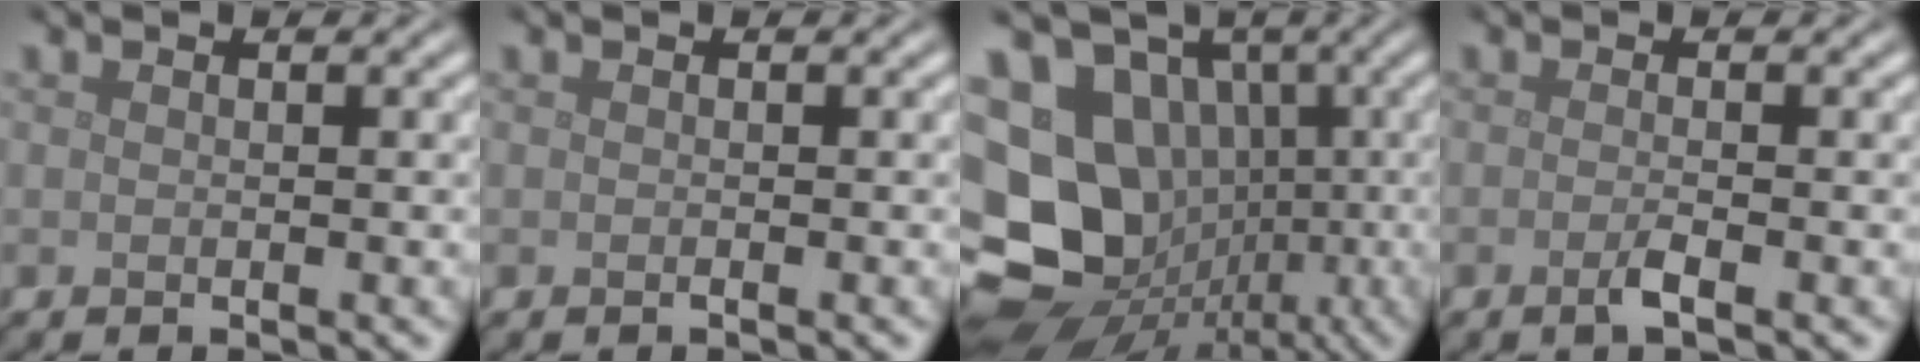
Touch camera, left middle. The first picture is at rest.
{"total": 0.0}
{"total": 19.2, "force": [-0.4, 16.5, 9.9], "torque": [-0.203, 0.017, -0.021]}
{"total": 1.5, "force": [-0.5, 0.3, 1.3], "torque": [-0.024, -0.001, -0.015]}